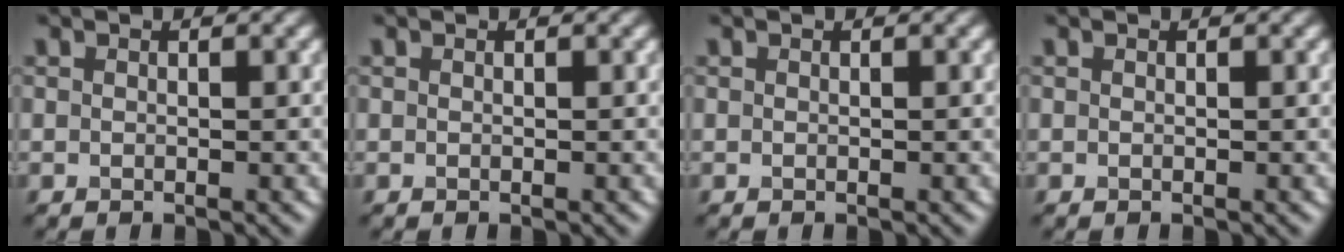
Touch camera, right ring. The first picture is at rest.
{"total": 0.0}
{"total": 0.0}
{"total": 0.0}